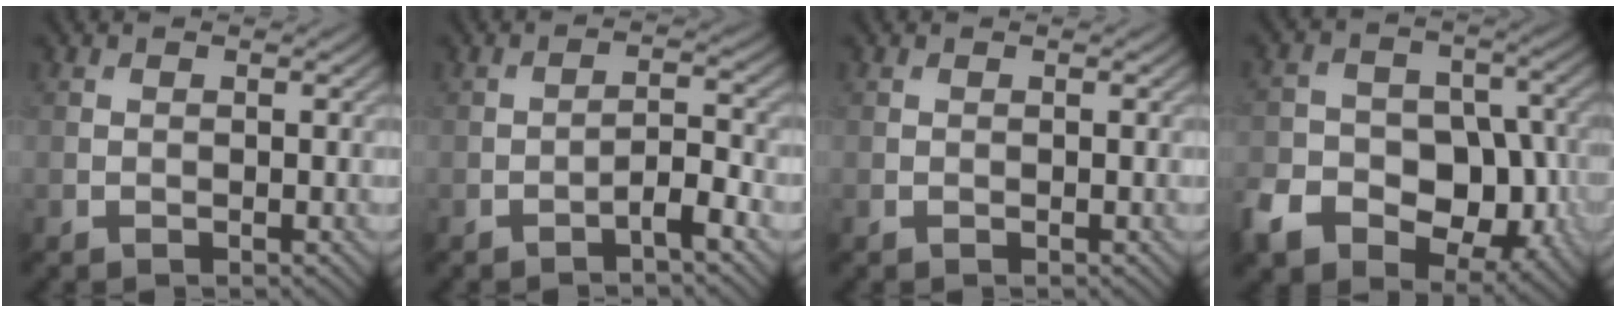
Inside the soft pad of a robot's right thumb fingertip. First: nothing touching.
{"total": 3.0, "force": [-1.8, 0.6, 2.3], "torque": [-0.043, 0.010, -0.038]}
{"total": 0.0}
{"total": 11.3, "force": [-4.9, 7.7, 6.6], "torque": [-0.125, -0.019, -0.092]}